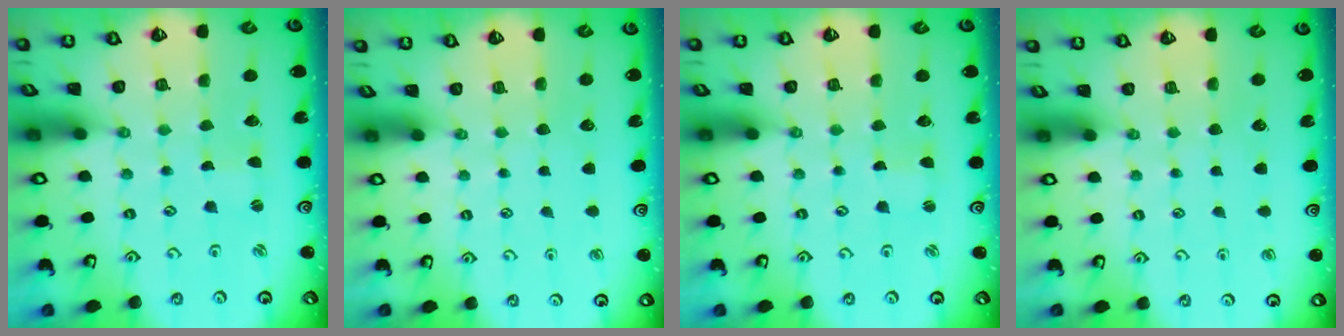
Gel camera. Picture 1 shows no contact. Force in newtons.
{"total": 0.0}
{"total": 0.6, "press": 0.6, "slide": 0.0}
{"total": 0.0}